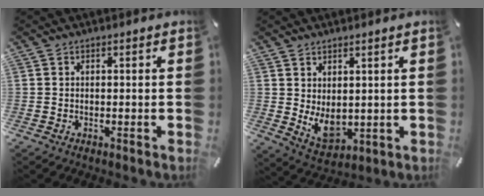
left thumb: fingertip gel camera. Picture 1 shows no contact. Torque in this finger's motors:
{"motor_torque": [0.69, 1.73, 0.45, -0.42, 0.08]}